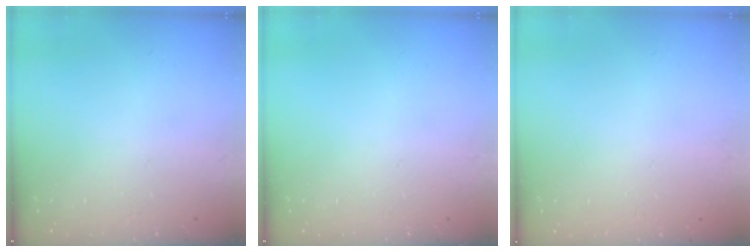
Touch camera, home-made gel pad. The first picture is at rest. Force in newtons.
{"total": 0.0}
{"total": 0.0}